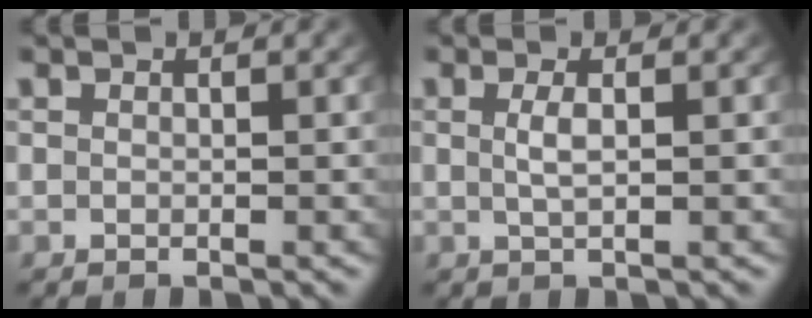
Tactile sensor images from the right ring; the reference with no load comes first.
{"total": 1.5, "force": [0.1, 0.1, 1.4], "torque": [-0.033, -0.009, 0.009]}